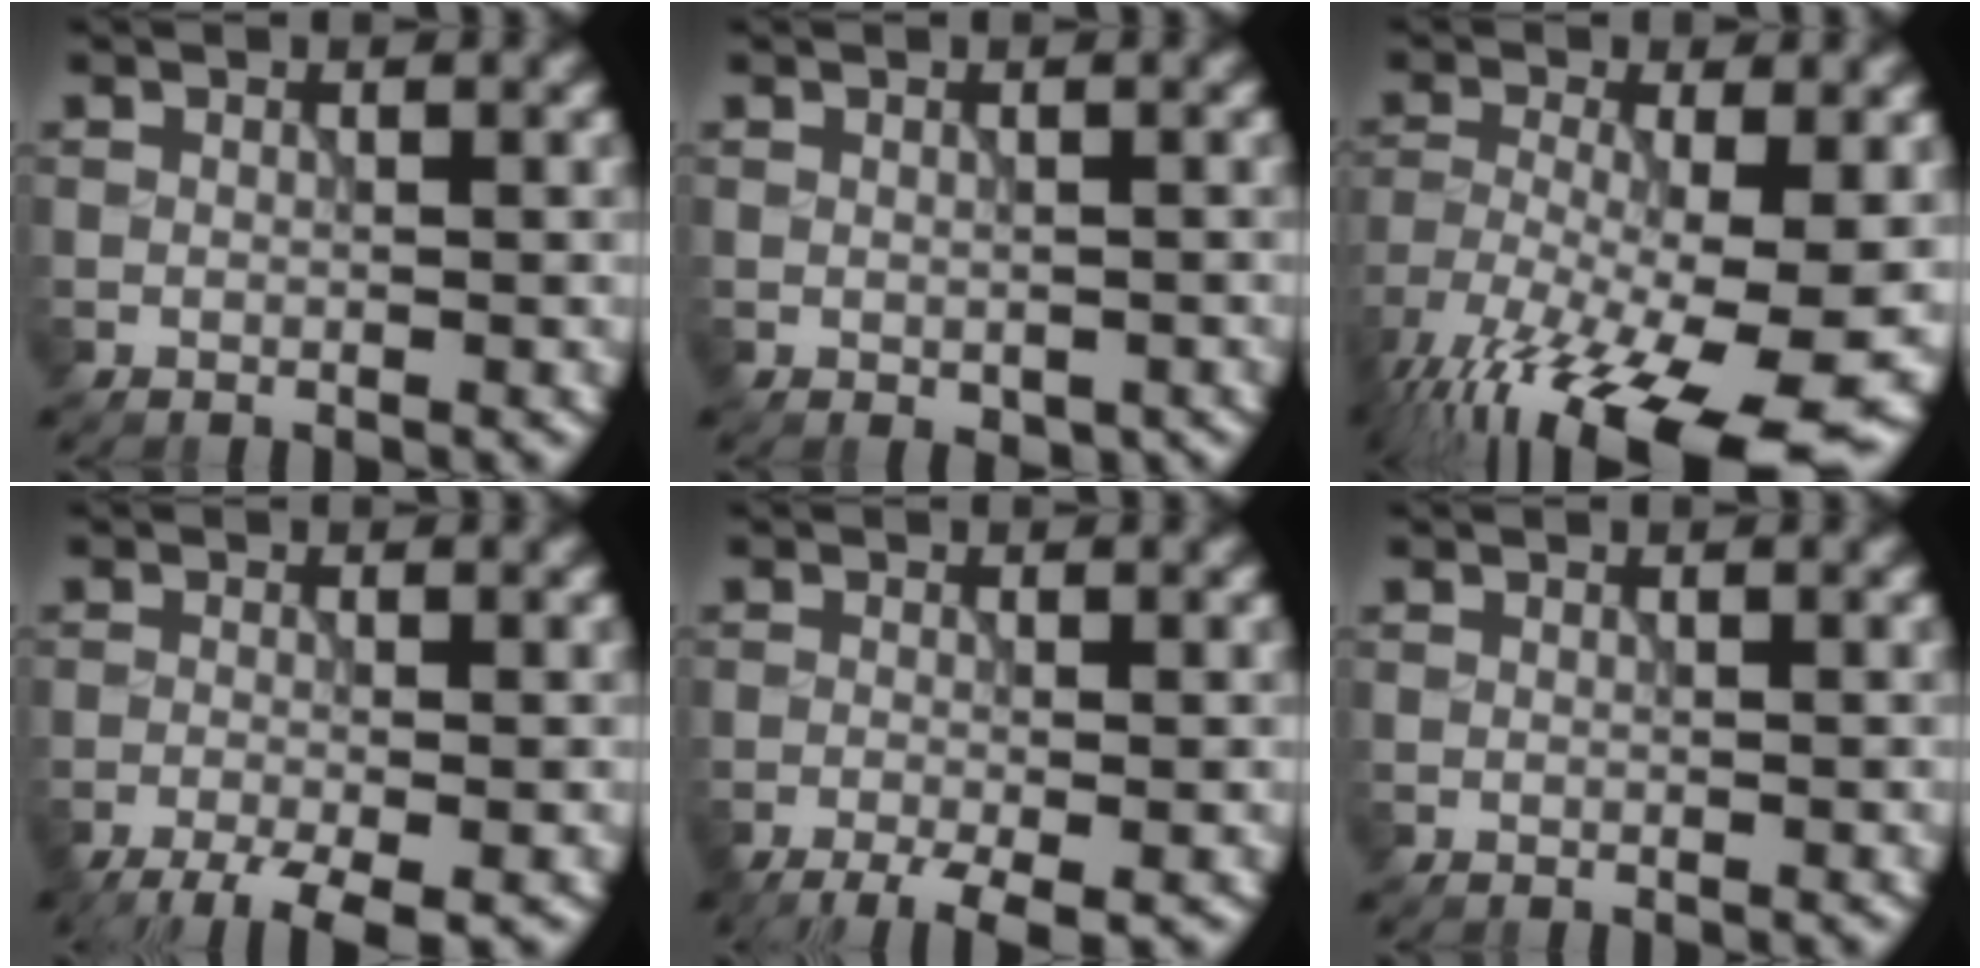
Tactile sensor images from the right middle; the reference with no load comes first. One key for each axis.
{"total": 1.1, "fx": -0.4, "fy": 0.7, "fz": 0.7, "tx": -0.011, "ty": -0.009, "tz": -0.001}
{"total": 16.1, "fx": -9.3, "fy": 5.1, "fz": 12.1, "tx": -0.231, "ty": -0.032, "tz": -0.140}
{"total": 4.7, "fx": -3.2, "fy": 1.1, "fz": 3.3, "tx": -0.053, "ty": -0.012, "tz": -0.059}
{"total": 3.9, "fx": -2.5, "fy": 0.9, "fz": 2.9, "tx": -0.046, "ty": -0.005, "tz": -0.045}
{"total": 0.0}